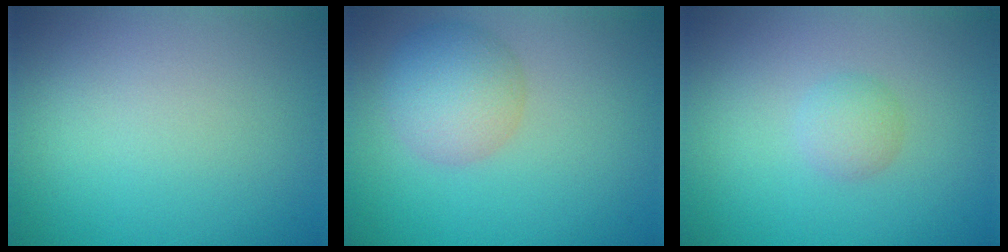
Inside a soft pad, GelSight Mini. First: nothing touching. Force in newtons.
{"total": 4.4, "press": 4.4, "slide": 0.0}
{"total": 1.5, "press": 1.5, "slide": 0.1}